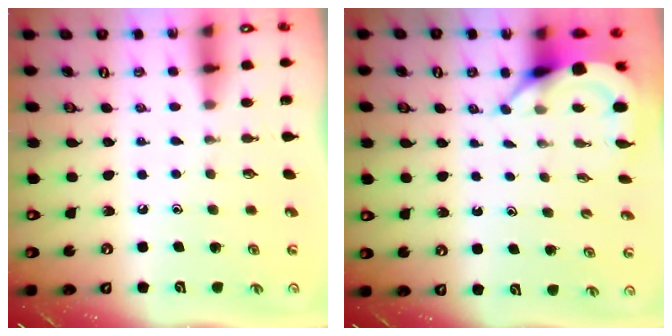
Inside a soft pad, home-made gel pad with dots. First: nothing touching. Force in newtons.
{"total": 4.2, "press": 4.2, "slide": 0.1}